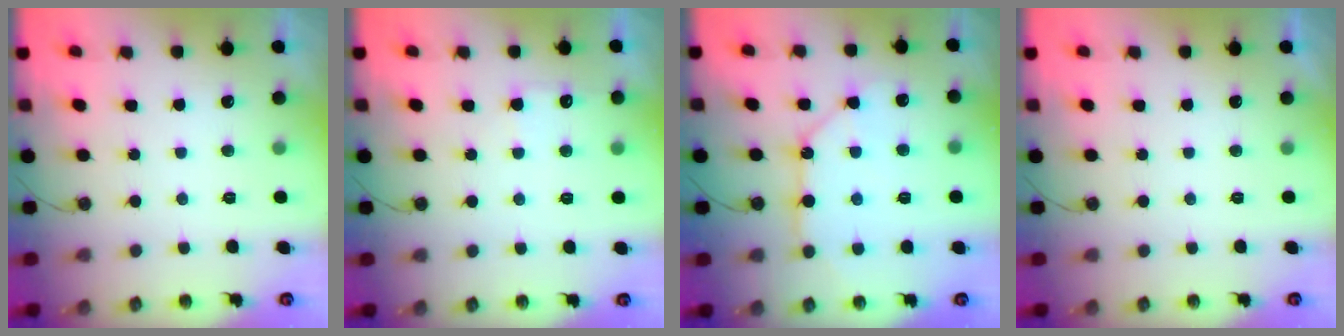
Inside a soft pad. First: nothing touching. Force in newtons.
{"total": 5.0, "press": 5.0, "slide": 0.6}
{"total": 9.9, "press": 9.8, "slide": 0.9}
{"total": 0.0}